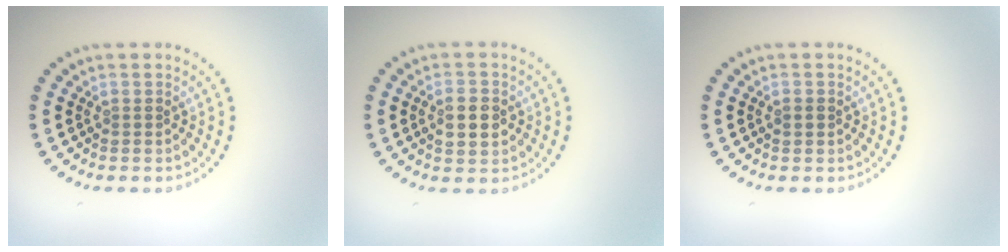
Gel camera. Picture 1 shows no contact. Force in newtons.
{"total": 2.9, "press": 2.9, "slide": 0.2}
{"total": 0.7, "press": 0.7, "slide": 0.1}